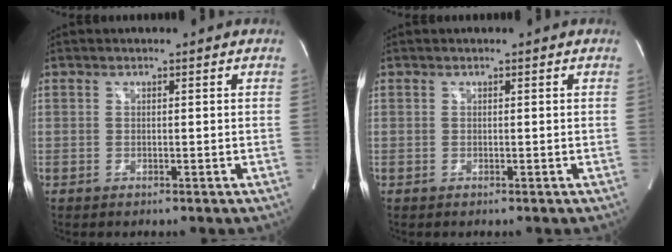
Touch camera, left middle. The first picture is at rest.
{"total": 0.0}